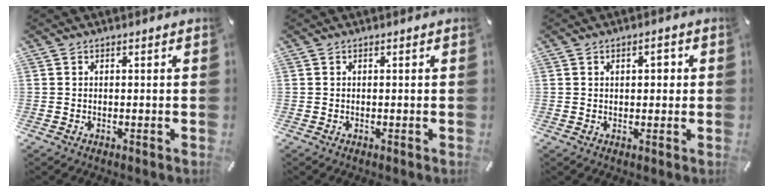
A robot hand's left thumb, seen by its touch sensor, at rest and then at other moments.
{"total": 0.0}
{"total": 2.9, "force": [0.8, 1.6, 2.3], "torque": [-0.025, -0.001, 0.004]}